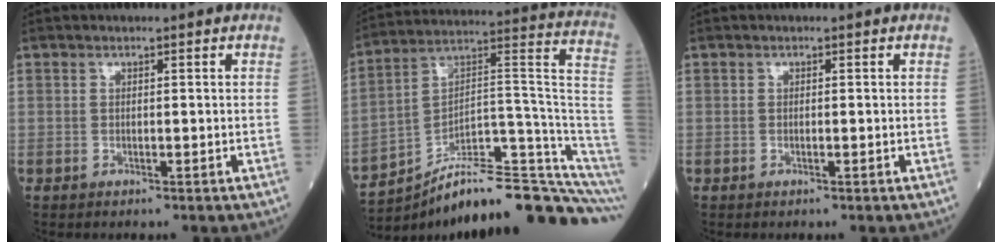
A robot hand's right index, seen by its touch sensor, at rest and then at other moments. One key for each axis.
{"total": 24.3, "fx": -18.1, "fy": 2.2, "fz": 16.1, "tx": -0.168, "ty": 0.061, "tz": -0.275}
{"total": 0.0}